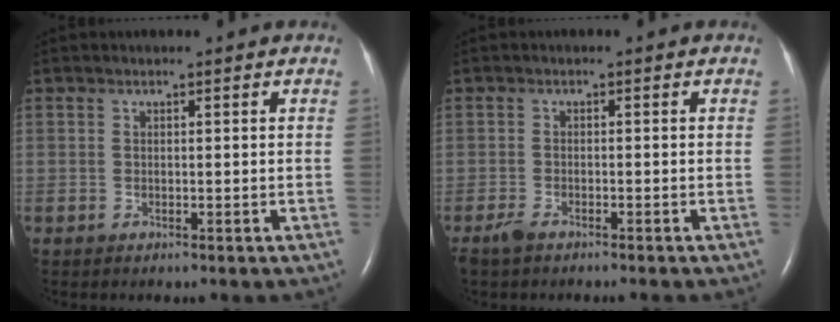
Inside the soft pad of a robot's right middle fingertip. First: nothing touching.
{"total": 2.8, "force": [-2.4, 0.5, 1.4], "torque": [-0.033, -0.006, -0.037]}